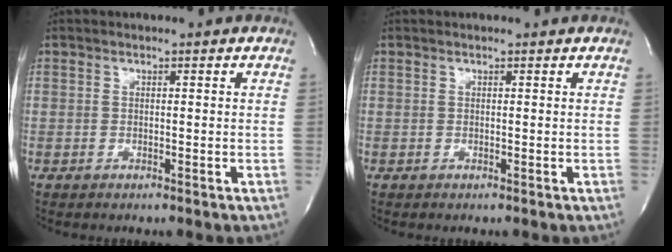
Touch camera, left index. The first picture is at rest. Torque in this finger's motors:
{"motor_torque": [0.11, 0.01, 0.03, 0.02]}